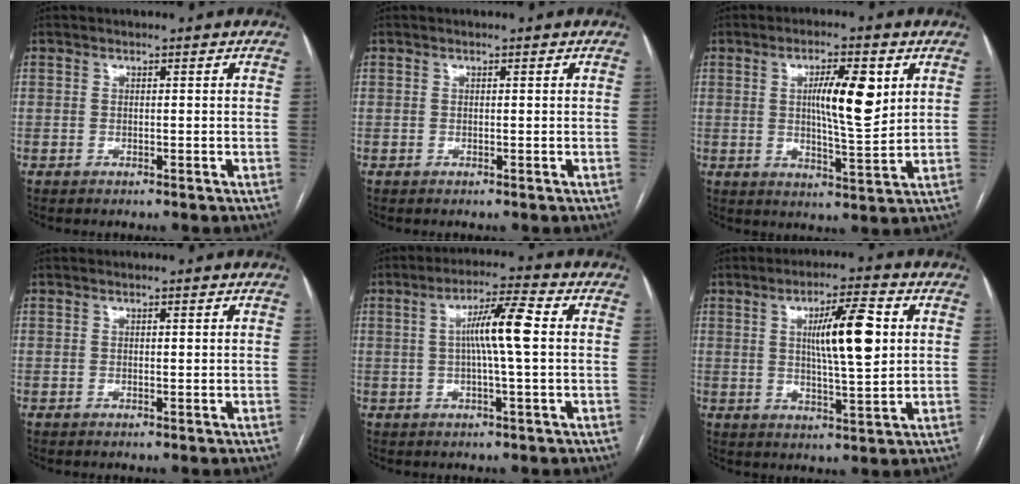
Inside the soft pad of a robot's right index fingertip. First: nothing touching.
{"total": 0.0}
{"total": 9.0, "force": [2.5, 1.6, 8.5], "torque": [-0.141, 0.001, 0.042]}
{"total": 0.5, "force": [0.2, 0.1, 0.5], "torque": [-0.010, 0.000, 0.003]}
{"total": 7.9, "force": [0.7, 0.0, 7.9], "torque": [-0.141, 0.011, 0.008]}
{"total": 10.3, "force": [2.2, 1.4, 9.9], "torque": [-0.165, 0.004, 0.038]}